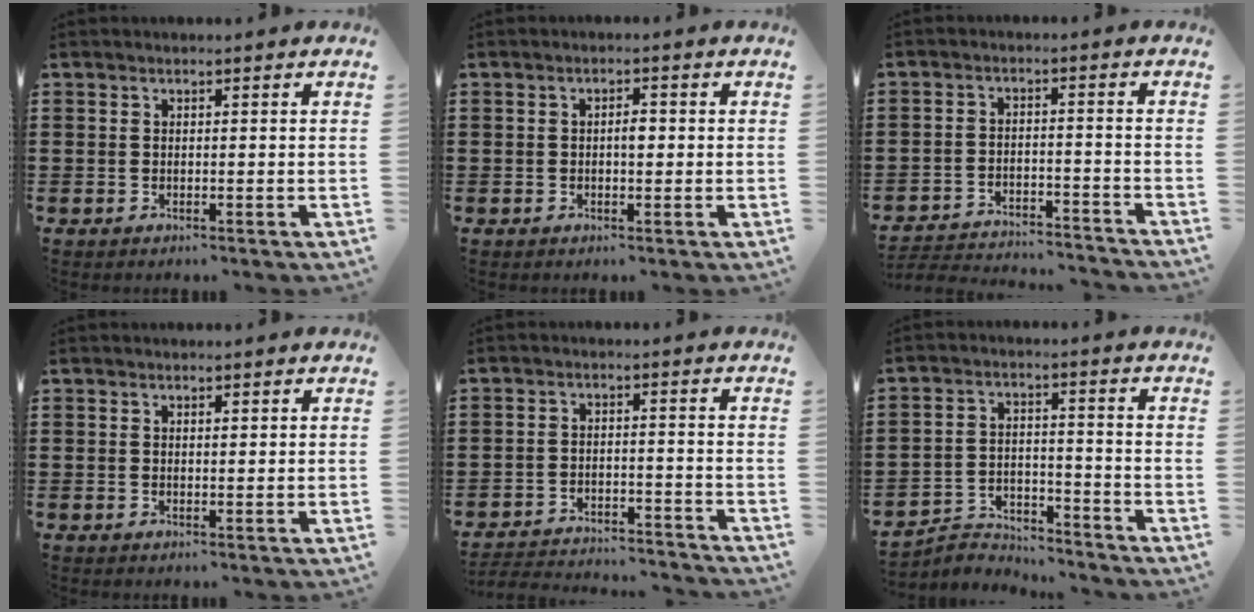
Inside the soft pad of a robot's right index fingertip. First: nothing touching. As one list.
[{"total": 1.9, "force": [-0.1, 0.7, 1.7], "torque": [-0.033, 0.001, -0.002]}, {"total": 3.8, "force": [-3.8, 0.1, 0.5], "torque": [-0.022, -0.002, -0.082]}, {"total": 0.6, "force": [0.3, 0.2, 0.4], "torque": [-0.008, 0.002, 0.006]}, {"total": 3.6, "force": [-3.5, 0.1, 0.4], "torque": [-0.013, 0.001, -0.075]}, {"total": 4.2, "force": [-4.1, 0.7, 0.2], "torque": [-0.009, 0.008, -0.086]}]